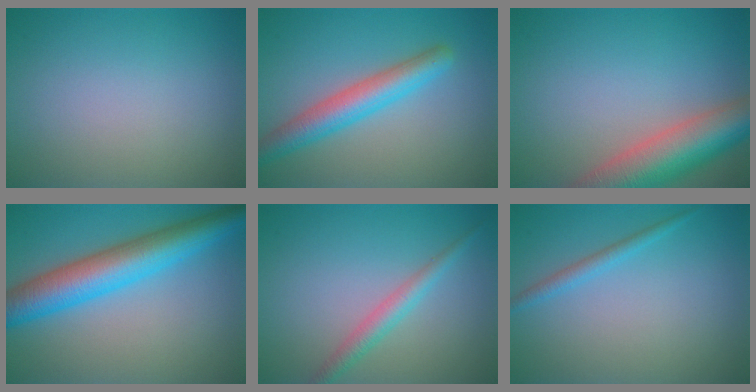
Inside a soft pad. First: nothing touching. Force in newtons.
{"total": 4.6, "press": 4.6, "slide": 0.2}
{"total": 8.9, "press": 8.8, "slide": 0.7}
{"total": 7.9, "press": 7.9, "slide": 0.1}
{"total": 2.3, "press": 2.3, "slide": 0.1}
{"total": 1.4, "press": 1.4, "slide": 0.1}